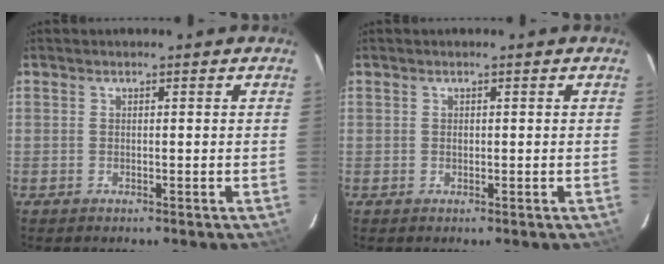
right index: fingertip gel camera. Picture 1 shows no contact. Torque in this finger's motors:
{"motor_torque": [0.30, 0.21, 0.06, 0.02]}